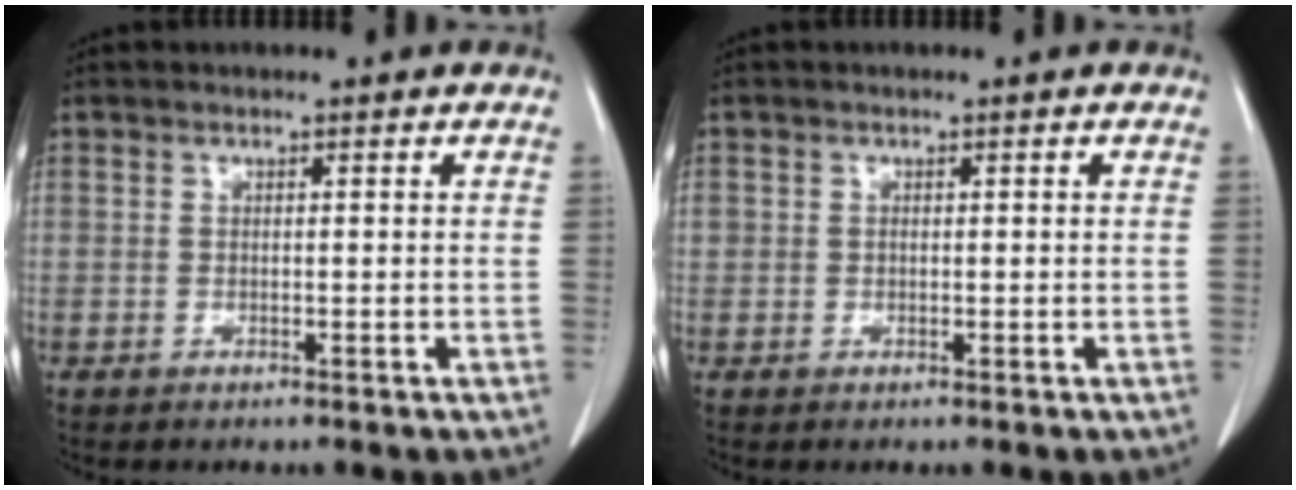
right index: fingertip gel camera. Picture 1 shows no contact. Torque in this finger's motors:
{"motor_torque": [-0.04, 0.03, 0.02, 0.01]}